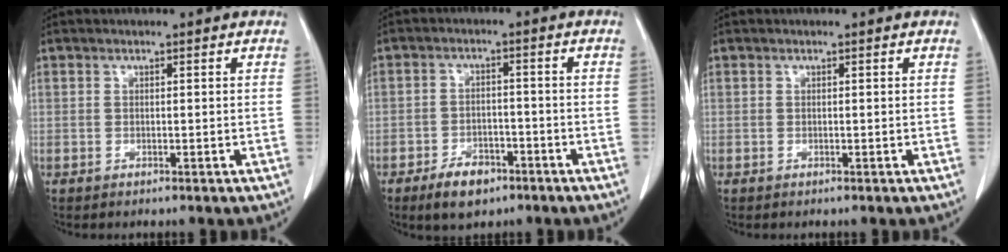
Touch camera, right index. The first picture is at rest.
{"total": 5.7, "force": [-3.8, 3.0, 3.1], "torque": [-0.054, 0.002, -0.058]}
{"total": 0.0}